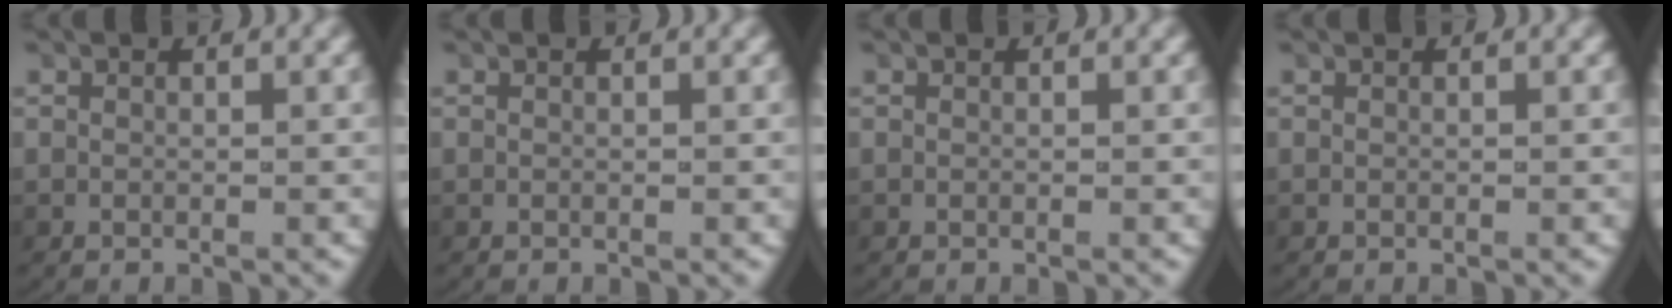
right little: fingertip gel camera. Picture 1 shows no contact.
{"total": 0.0}
{"total": 0.0}
{"total": 0.0}